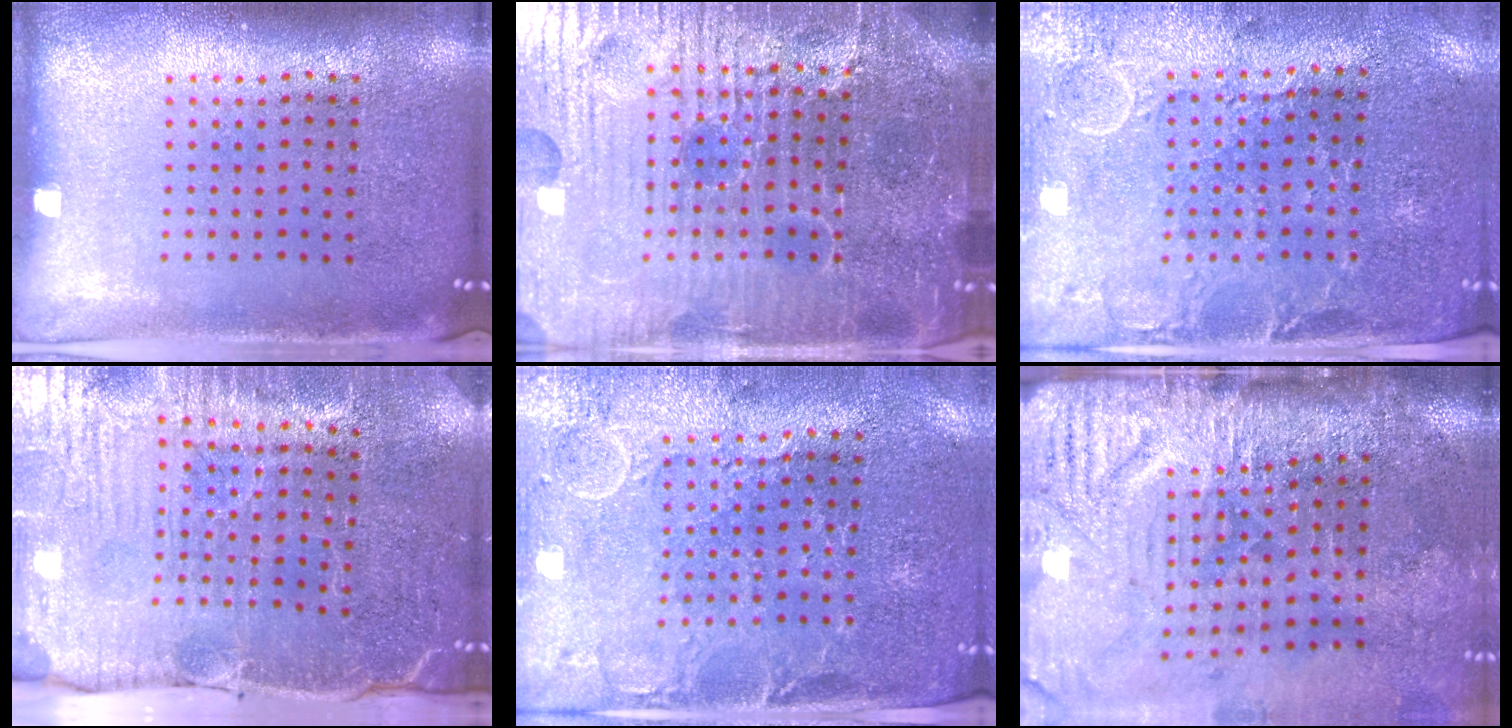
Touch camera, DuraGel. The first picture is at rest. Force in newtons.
{"total": 6.5, "press": 6.0, "slide": 2.6}
{"total": 0.6, "press": 0.3, "slide": 0.5}
{"total": 3.9, "press": 3.8, "slide": 0.8}
{"total": 0.6, "press": 0.3, "slide": 0.5}
{"total": 4.8, "press": 3.9, "slide": 2.7}